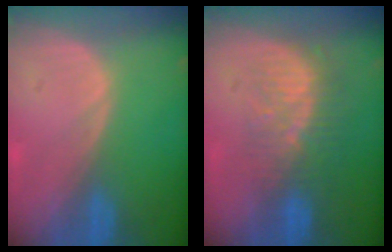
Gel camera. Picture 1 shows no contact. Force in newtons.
{"total": 8.5, "press": 7.6, "slide": 3.7}